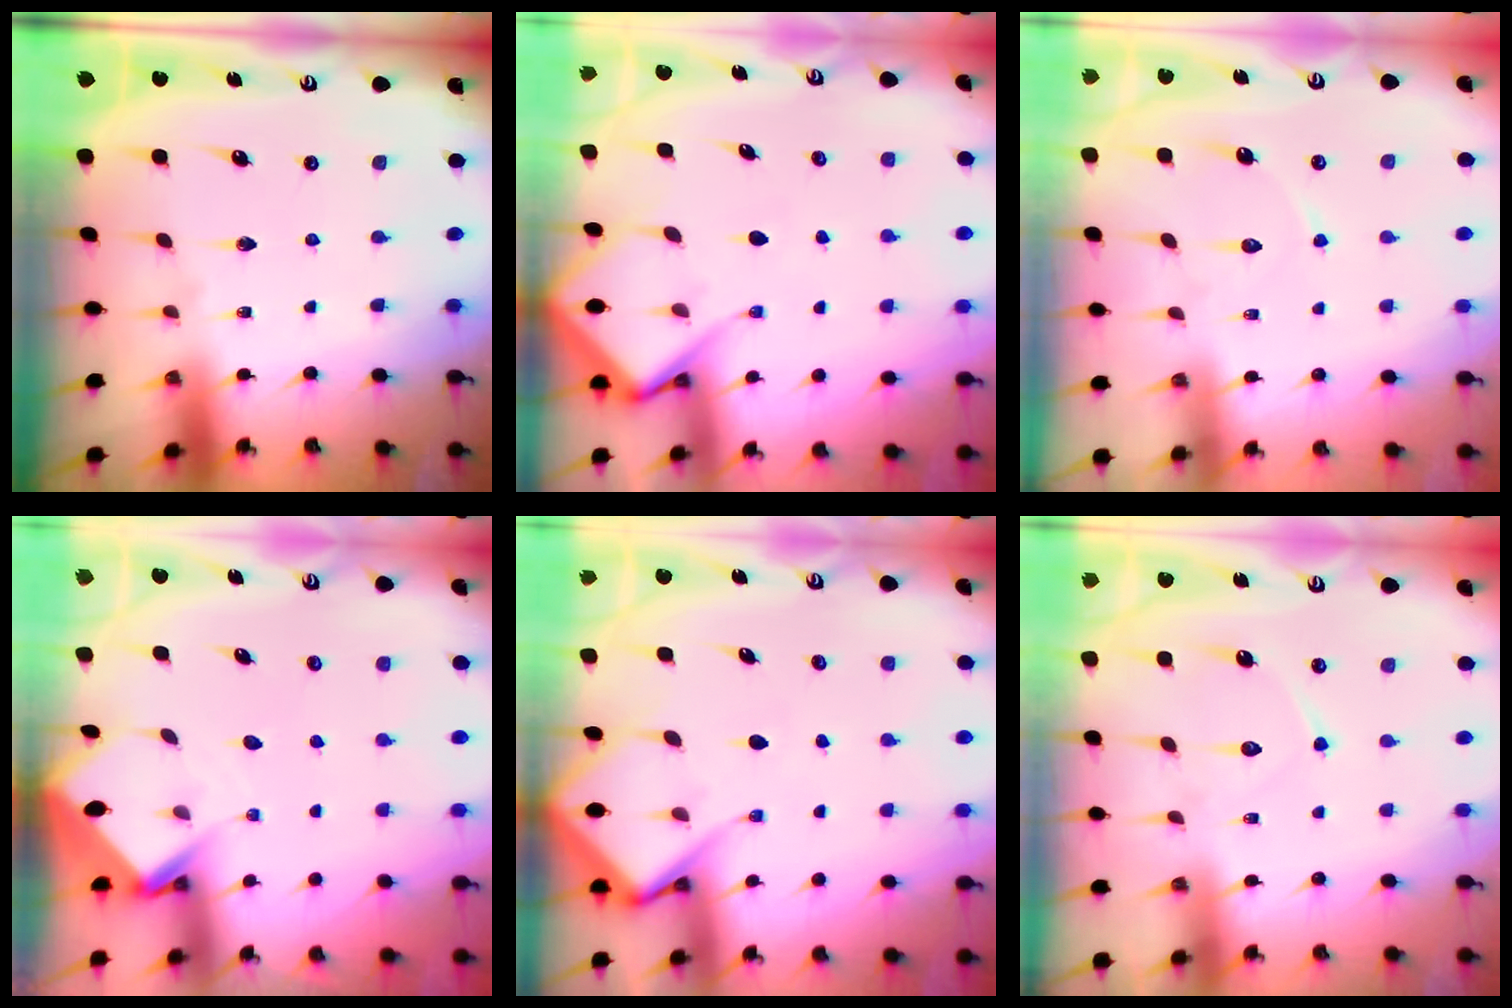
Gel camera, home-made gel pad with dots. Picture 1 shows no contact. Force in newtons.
{"total": 8.7, "press": 8.6, "slide": 0.9}
{"total": 5.8, "press": 5.8, "slide": 0.7}
{"total": 3.4, "press": 3.4, "slide": 0.3}
{"total": 8.7, "press": 8.6, "slide": 0.9}
{"total": 9.0, "press": 8.9, "slide": 0.7}